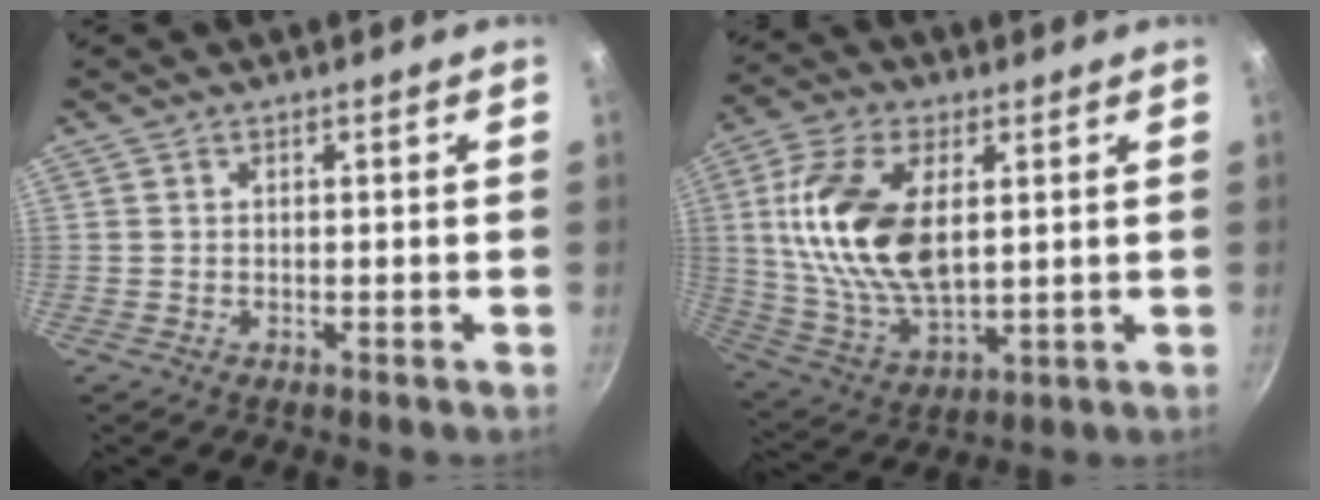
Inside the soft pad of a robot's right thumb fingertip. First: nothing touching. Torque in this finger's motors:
{"motor_torque": [1.97, 2.21, 1.81, 0.20, 0.59]}